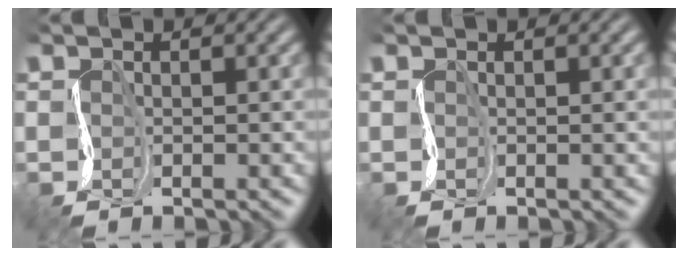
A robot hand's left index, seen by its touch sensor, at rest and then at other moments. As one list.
[{"total": 1.5, "force": [0.5, 0.6, 1.3], "torque": [-0.006, 0.008, 0.000]}]